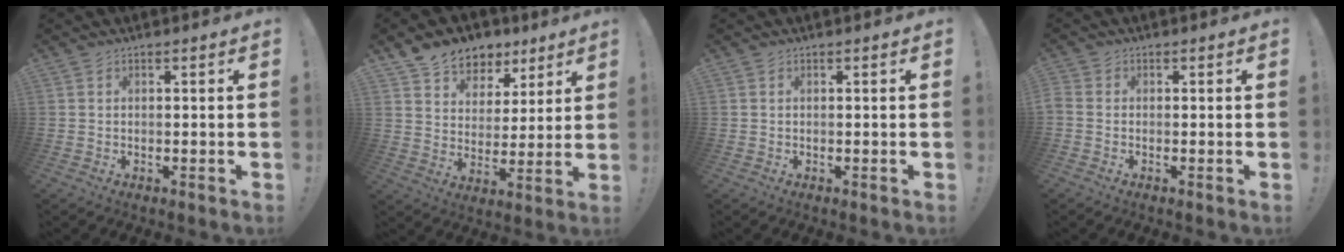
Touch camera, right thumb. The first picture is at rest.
{"total": 10.8, "force": [7.7, 7.2, 2.2], "torque": [-0.041, -0.051, 0.152]}
{"total": 0.0}
{"total": 1.2, "force": [-0.4, 0.8, 0.8], "torque": [-0.014, 0.002, -0.006]}